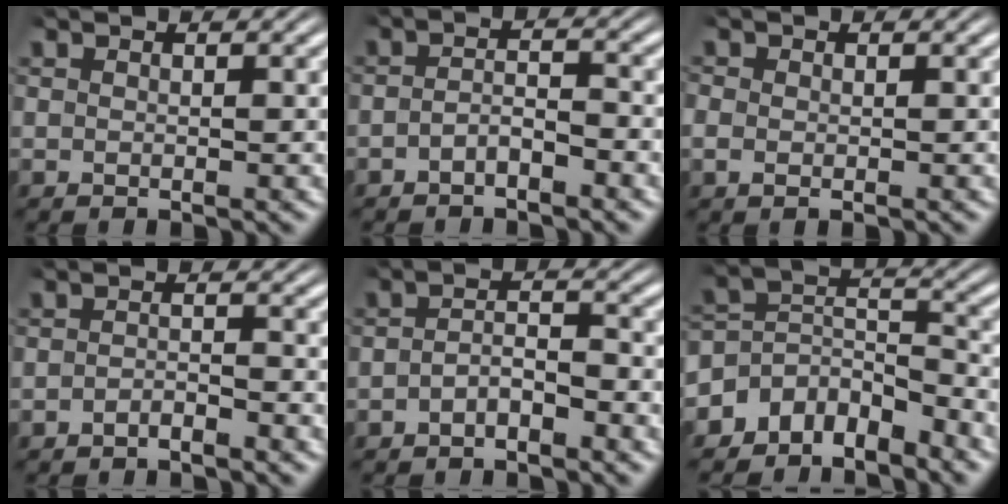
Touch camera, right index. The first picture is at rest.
{"total": 2.4, "force": [-1.9, 1.0, 1.2], "torque": [-0.018, -0.007, -0.035]}
{"total": 1.7, "force": [-0.6, 1.4, 0.9], "torque": [-0.029, -0.011, -0.005]}
{"total": 1.8, "force": [-1.7, 0.4, 0.5], "torque": [-0.003, -0.003, -0.034]}
{"total": 2.7, "force": [-2.0, 1.3, 1.3], "torque": [-0.023, -0.007, -0.035]}
{"total": 9.6, "force": [-4.0, 7.5, 4.4], "torque": [-0.090, -0.037, -0.069]}